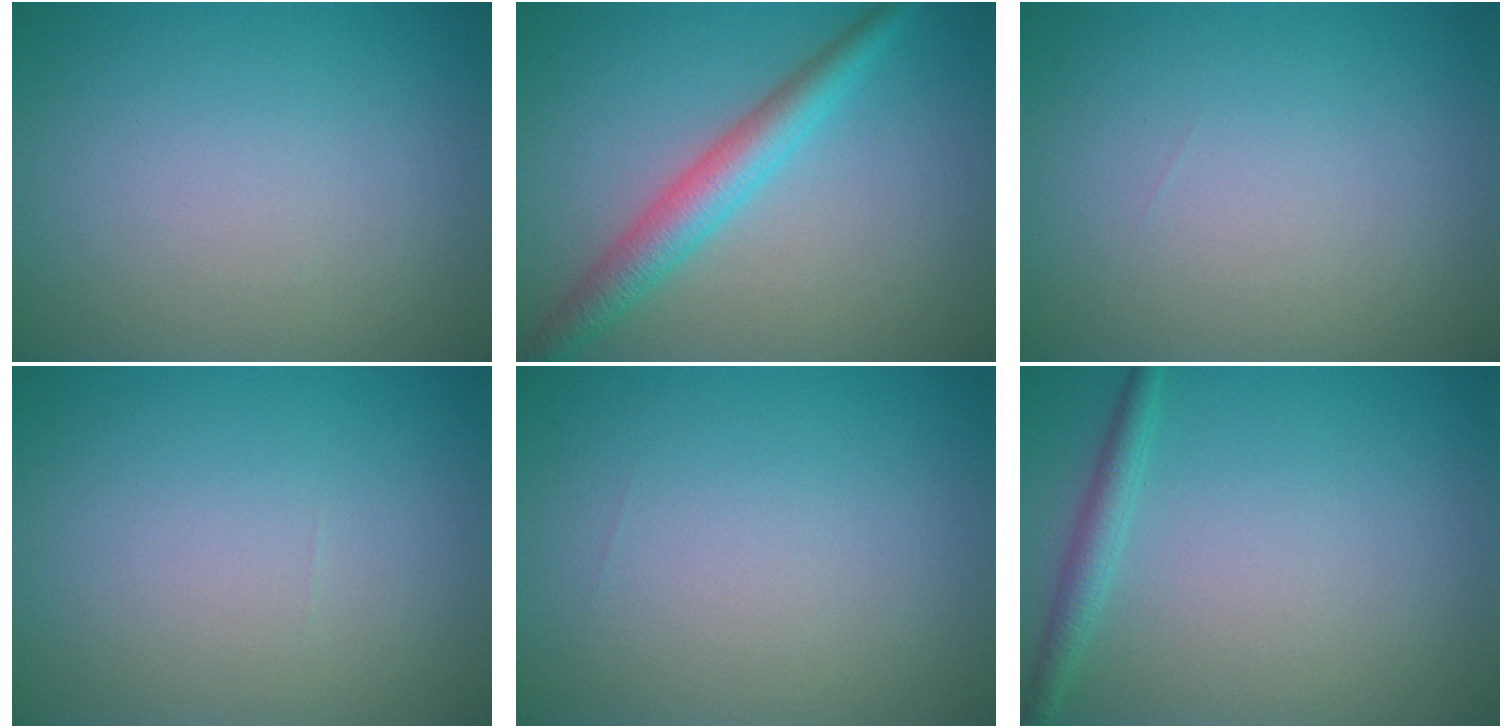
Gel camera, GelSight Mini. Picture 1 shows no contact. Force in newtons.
{"total": 4.2, "press": 4.2, "slide": 0.1}
{"total": 0.0}
{"total": 0.0}
{"total": 0.0}
{"total": 1.8, "press": 1.8, "slide": 0.1}